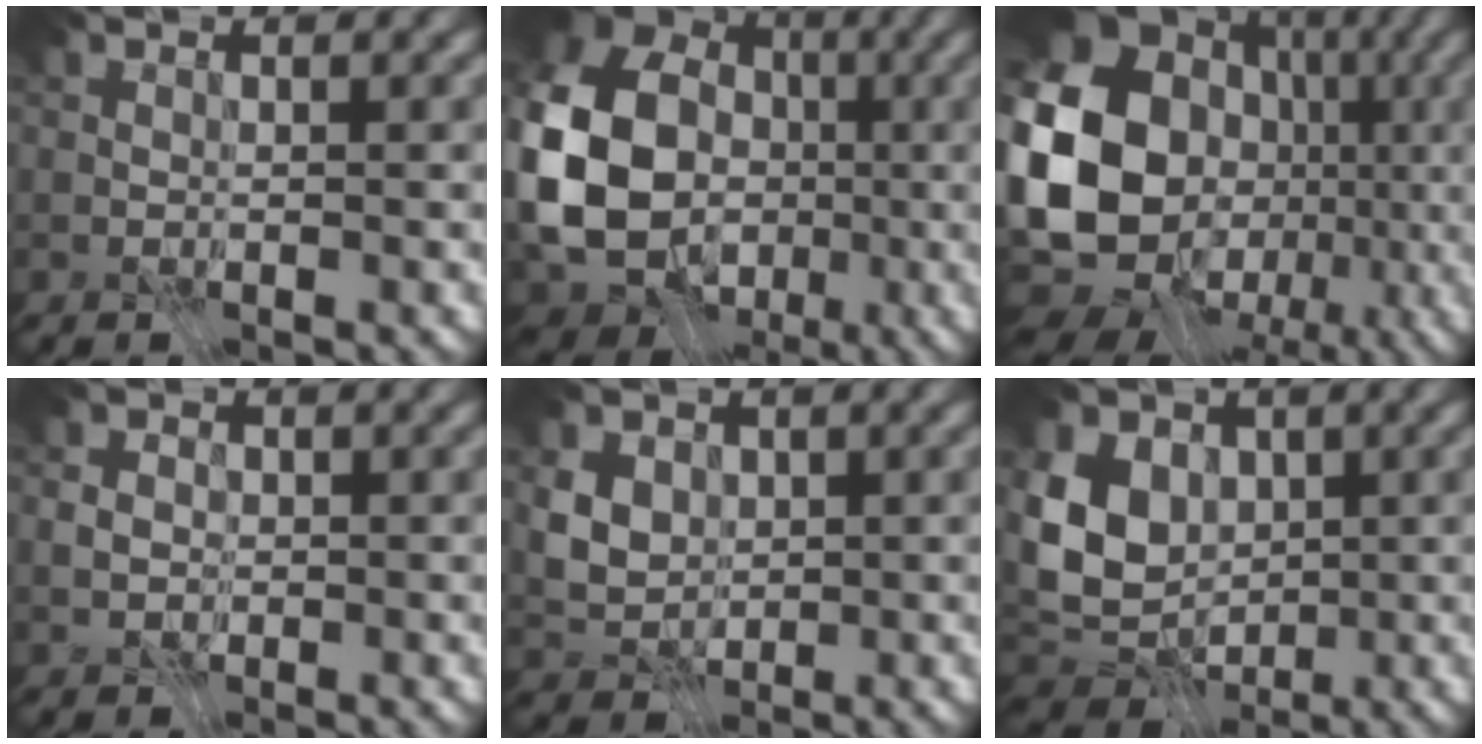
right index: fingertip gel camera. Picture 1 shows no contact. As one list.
[{"total": 18.2, "force": [-2.1, 15.8, 8.9], "torque": [-0.211, -0.014, -0.054]}, {"total": 20.4, "force": [-2.3, 16.3, 12.0], "torque": [-0.224, -0.012, -0.069]}, {"total": 1.6, "force": [-0.4, 1.5, 0.6], "torque": [-0.011, 0.000, -0.011]}, {"total": 4.1, "force": [0.7, 3.4, 2.2], "torque": [-0.045, 0.003, 0.014]}, {"total": 8.6, "force": [0.7, 6.8, 5.2], "torque": [-0.112, 0.000, 0.003]}]